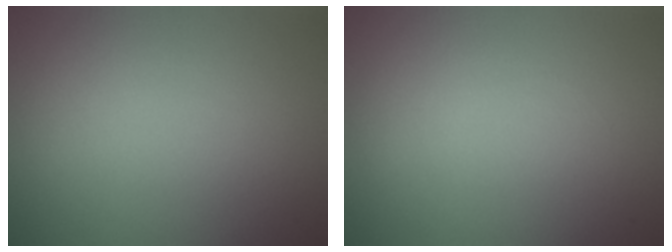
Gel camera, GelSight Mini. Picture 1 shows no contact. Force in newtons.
{"total": 0.0}